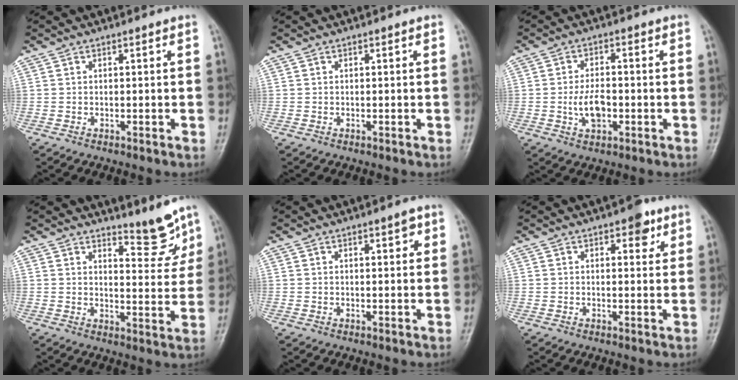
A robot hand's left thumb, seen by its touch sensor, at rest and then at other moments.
{"total": 0.0}
{"total": 5.7, "force": [-1.2, 3.3, 4.5], "torque": [-0.076, 0.006, -0.022]}
{"total": 6.4, "force": [5.7, 1.3, 2.7], "torque": [-0.019, -0.056, 0.088]}
{"total": 2.5, "force": [1.2, 0.8, 2.0], "torque": [-0.022, -0.003, 0.015]}
{"total": 4.1, "force": [2.2, 2.1, 2.8], "torque": [-0.017, -0.006, 0.023]}